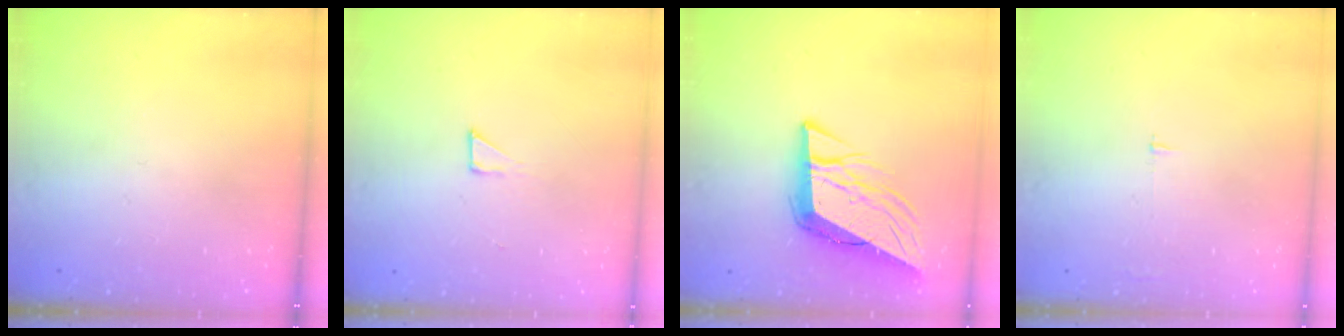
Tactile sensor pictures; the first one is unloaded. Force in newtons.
{"total": 3.3, "press": 3.3, "slide": 0.3}
{"total": 11.8, "press": 11.2, "slide": 3.6}
{"total": 2.5, "press": 2.5, "slide": 0.2}